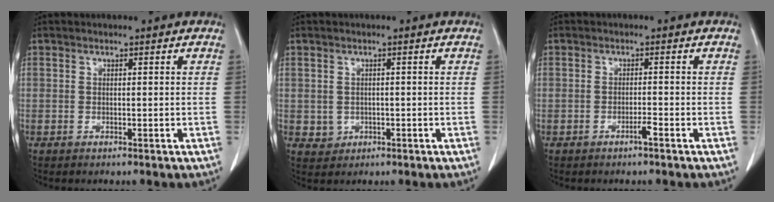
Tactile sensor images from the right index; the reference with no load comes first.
{"total": 2.3, "force": [-0.3, 2.3, 0.3], "torque": [-0.001, 0.005, 0.006]}
{"total": 1.3, "force": [-0.9, -0.1, 0.9], "torque": [-0.015, 0.002, -0.017]}